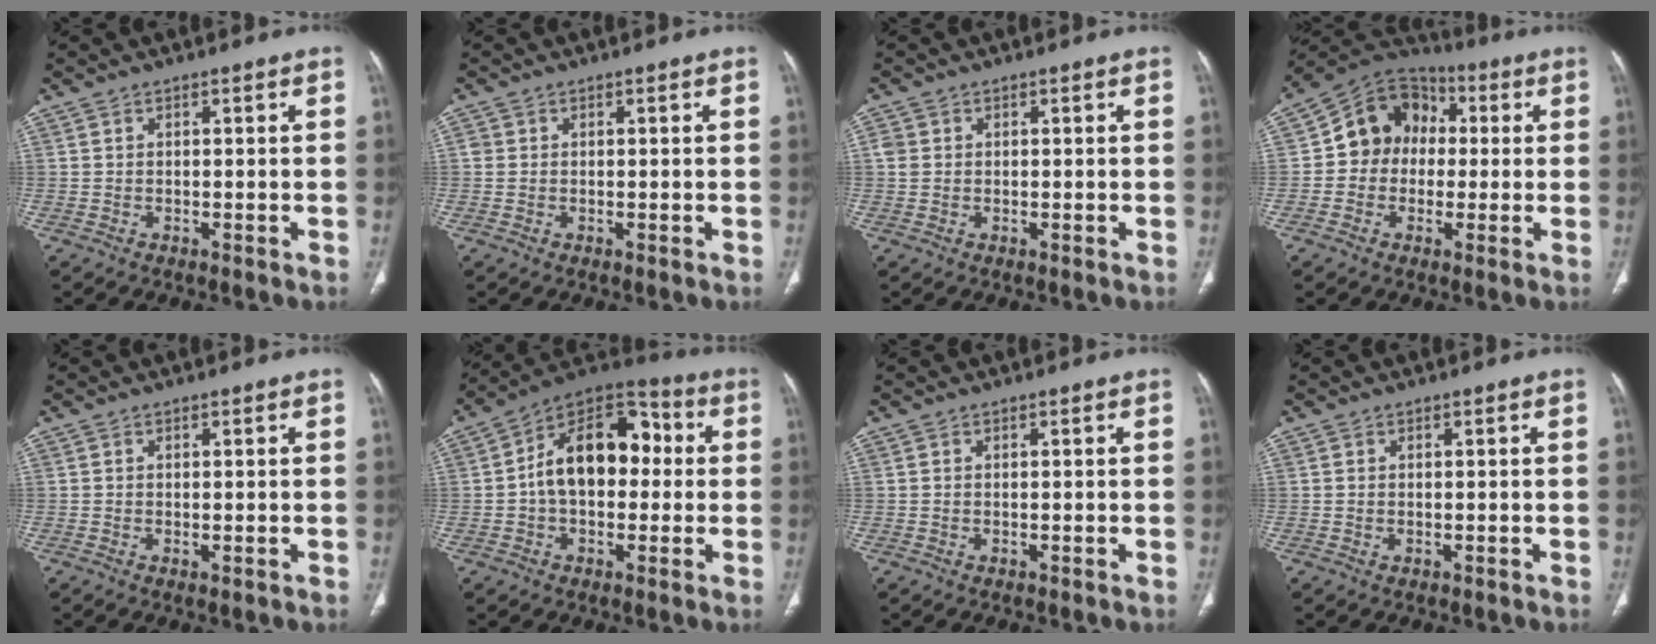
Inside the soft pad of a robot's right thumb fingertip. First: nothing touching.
{"total": 1.1, "force": [0.1, 1.1, 0.3], "torque": [0.003, 0.002, 0.002]}
{"total": 2.1, "force": [0.3, 1.9, 0.8], "torque": [-0.011, 0.004, 0.009]}
{"total": 12.2, "force": [0.6, 10.6, 6.0], "torque": [-0.061, 0.031, -0.006]}
{"total": 0.8, "force": [-0.1, 0.3, 0.7], "torque": [-0.016, -0.005, 0.000]}
{"total": 16.8, "force": [0.9, 10.8, 12.8], "torque": [-0.170, 0.044, 0.003]}
{"total": 0.0}
{"total": 0.0}